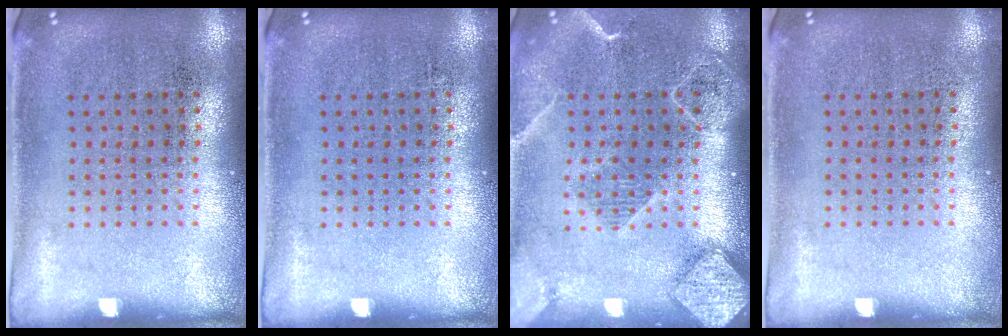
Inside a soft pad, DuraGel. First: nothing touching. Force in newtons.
{"total": 0.0}
{"total": 2.0, "press": 1.8, "slide": 0.8}
{"total": 0.0}